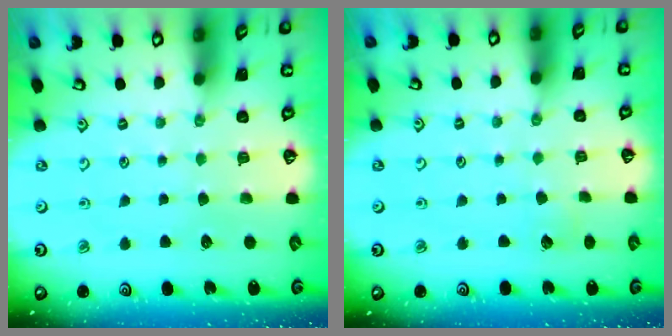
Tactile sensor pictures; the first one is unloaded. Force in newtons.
{"total": 2.0, "press": 2.0, "slide": 0.1}